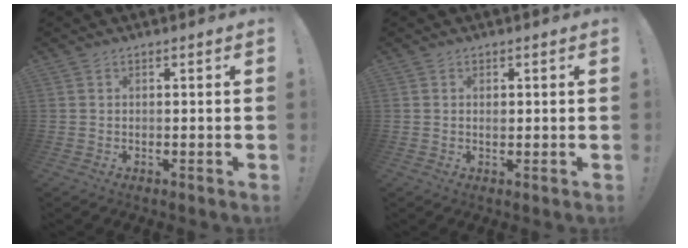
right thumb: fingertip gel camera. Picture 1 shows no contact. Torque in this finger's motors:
{"motor_torque": [-0.19, 0.00, -0.16, 0.09, 0.01]}